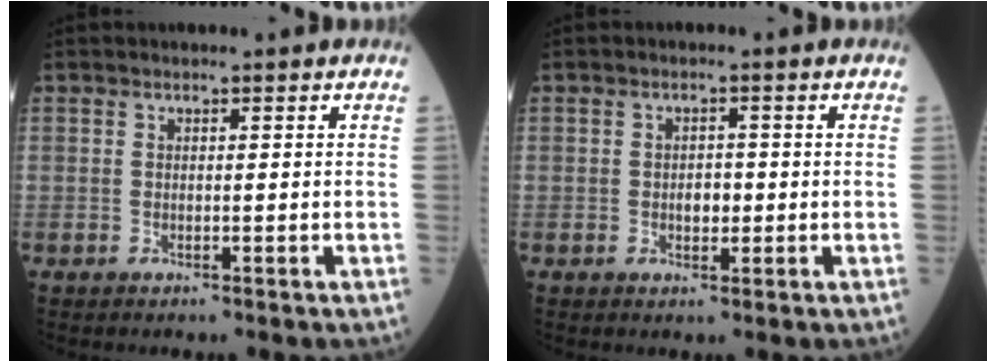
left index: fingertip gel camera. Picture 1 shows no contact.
{"total": 2.1, "force": [-0.2, 1.3, 1.6], "torque": [-0.025, 0.002, -0.002]}